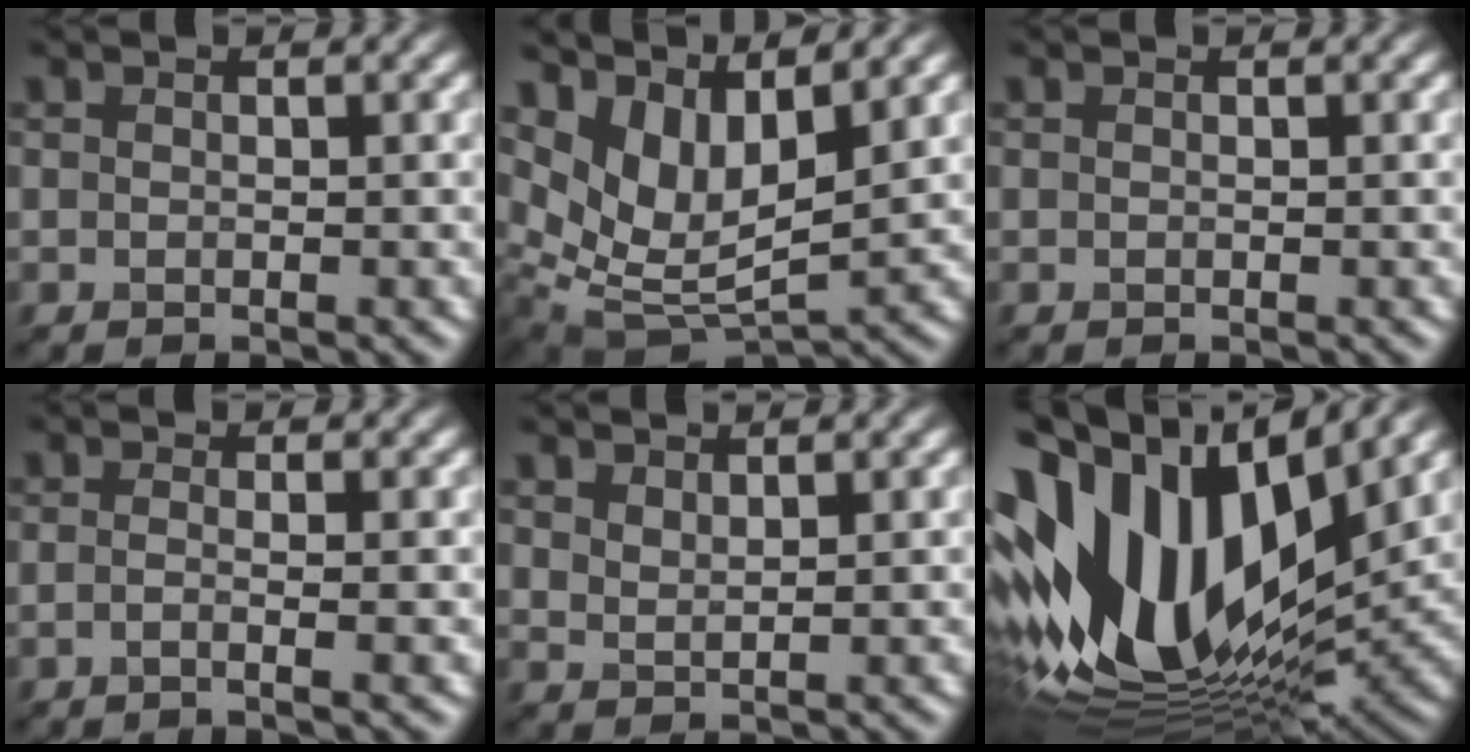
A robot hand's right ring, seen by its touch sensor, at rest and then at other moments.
{"total": 8.2, "force": [4.0, 4.3, 5.8], "torque": [-0.114, -0.015, 0.080]}
{"total": 0.0}
{"total": 2.2, "force": [-0.3, 1.0, 2.0], "torque": [-0.019, -0.009, -0.028]}
{"total": 1.4, "force": [1.3, 0.4, 0.5], "torque": [-0.014, -0.001, 0.027]}
{"total": 17.4, "force": [2.8, 9.6, 14.3], "torque": [-0.294, 0.027, 0.036]}